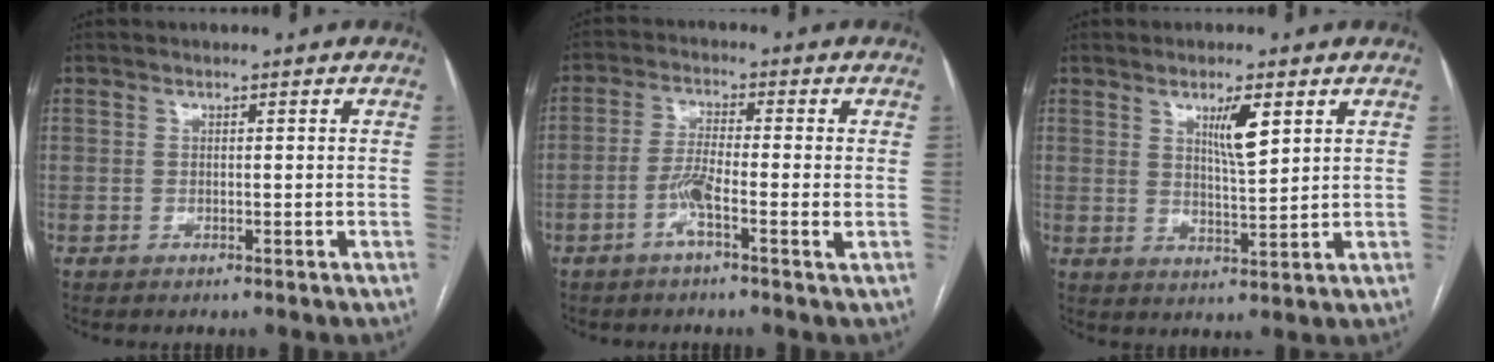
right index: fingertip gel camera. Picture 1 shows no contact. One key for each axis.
{"total": 5.2, "fx": -1.8, "fy": 0.1, "fz": 4.9, "tx": -0.098, "ty": 0.000, "tz": -0.038}
{"total": 5.5, "fx": 2.6, "fy": 0.7, "fz": 4.8, "tx": -0.083, "ty": -0.006, "tz": 0.047}